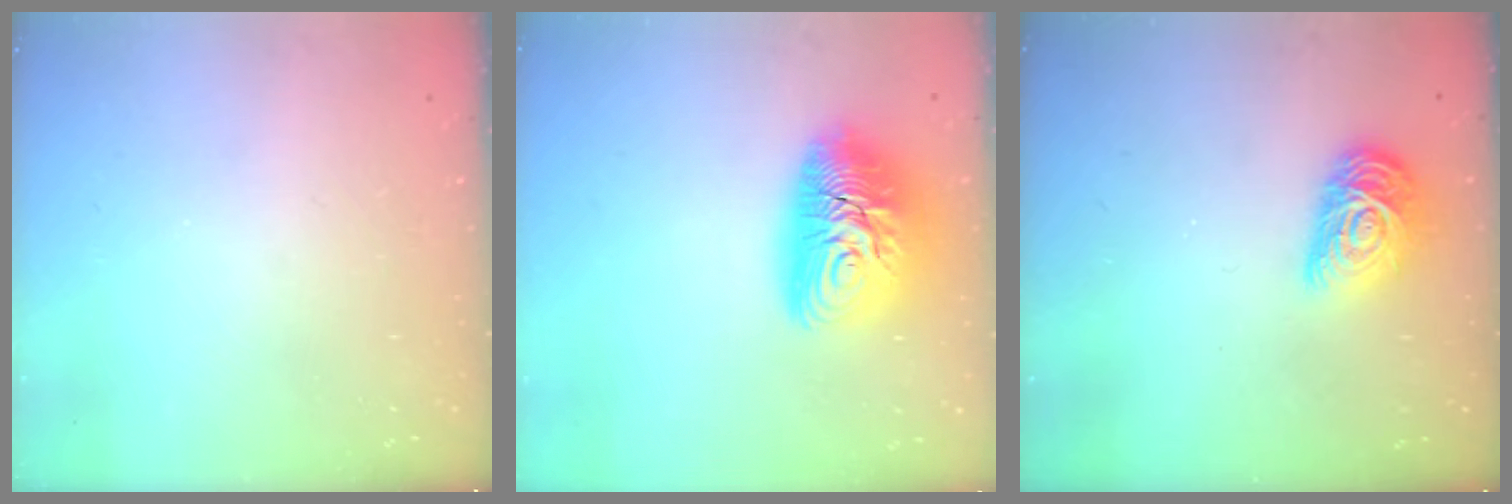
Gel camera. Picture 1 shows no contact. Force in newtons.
{"total": 14.8, "press": 14.7, "slide": 1.5}
{"total": 12.6, "press": 12.6, "slide": 0.5}